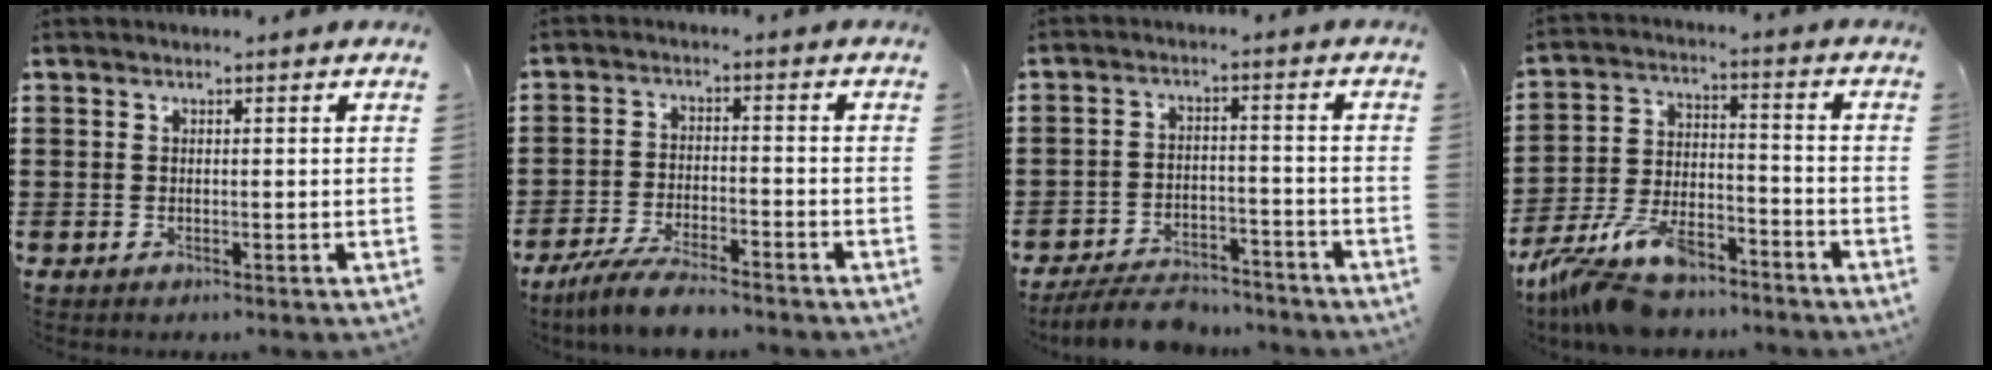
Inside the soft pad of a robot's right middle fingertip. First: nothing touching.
{"total": 5.7, "force": [-5.2, 0.6, 2.4], "torque": [-0.058, -0.006, -0.103]}
{"total": 6.3, "force": [-6.0, 1.2, 1.4], "torque": [-0.023, 0.011, -0.115]}
{"total": 10.9, "force": [-9.2, 2.9, 5.0], "torque": [-0.111, 0.018, -0.182]}